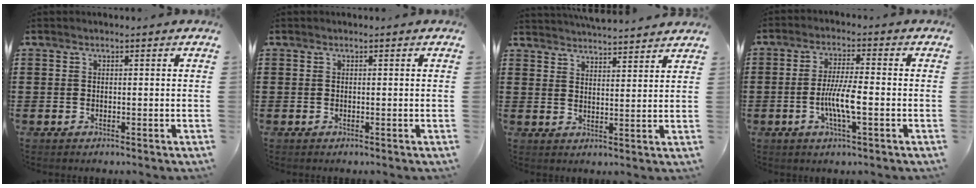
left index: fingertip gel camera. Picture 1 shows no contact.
{"total": 0.0}
{"total": 3.7, "force": [3.7, -0.3, -0.1], "torque": [-0.012, -0.021, 0.067]}
{"total": 6.3, "force": [-1.5, 1.0, 6.1], "torque": [-0.116, -0.001, -0.032]}